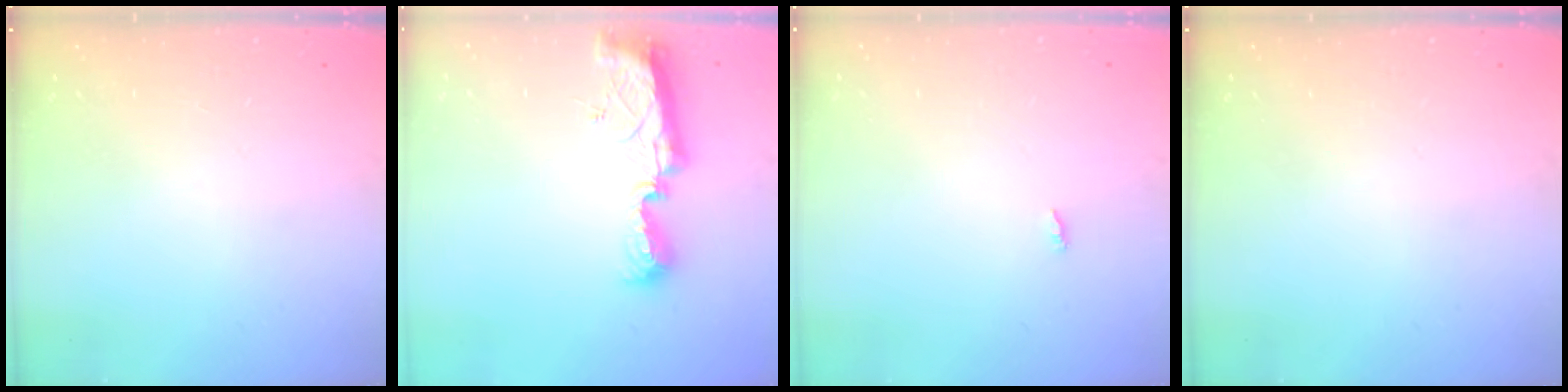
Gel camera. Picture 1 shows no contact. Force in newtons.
{"total": 9.4, "press": 9.4, "slide": 0.4}
{"total": 1.8, "press": 1.8, "slide": 0.2}
{"total": 0.0}